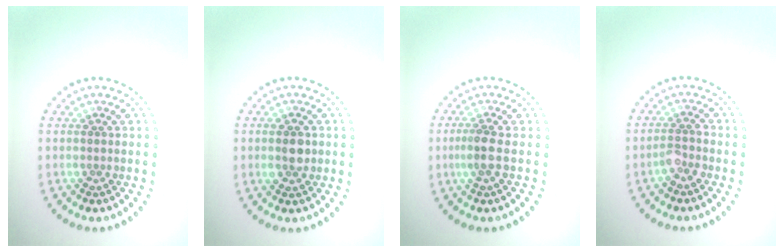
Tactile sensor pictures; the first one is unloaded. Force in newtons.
{"total": 2.5, "press": 2.5, "slide": 0.2}
{"total": 1.9, "press": 1.5, "slide": 1.0}
{"total": 1.7, "press": 1.4, "slide": 1.0}